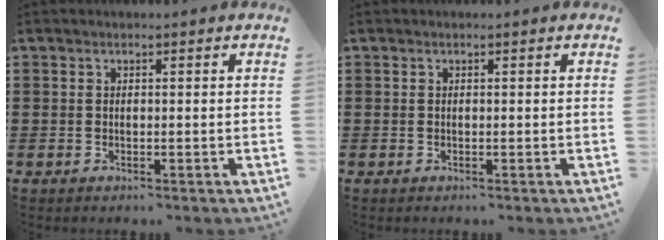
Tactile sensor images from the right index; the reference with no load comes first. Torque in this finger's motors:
{"motor_torque": [0.02, 0.01, 0.00, 0.00]}